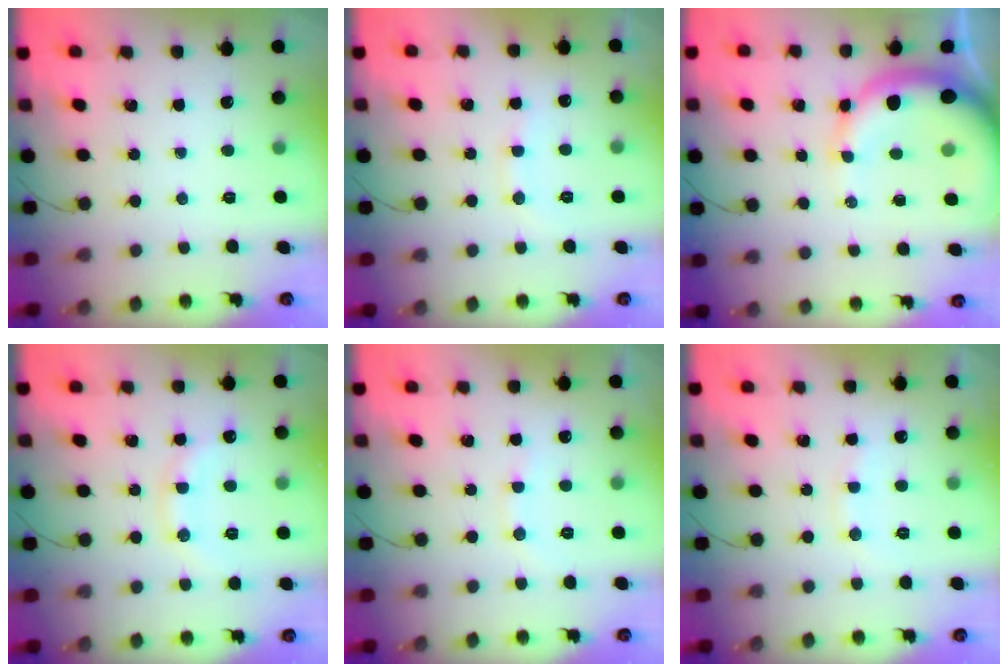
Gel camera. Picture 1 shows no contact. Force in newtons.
{"total": 7.8, "press": 7.7, "slide": 1.2}
{"total": 12.2, "press": 11.9, "slide": 2.5}
{"total": 12.3, "press": 12.2, "slide": 0.8}
{"total": 7.3, "press": 7.2, "slide": 1.4}
{"total": 8.3, "press": 8.2, "slide": 1.5}